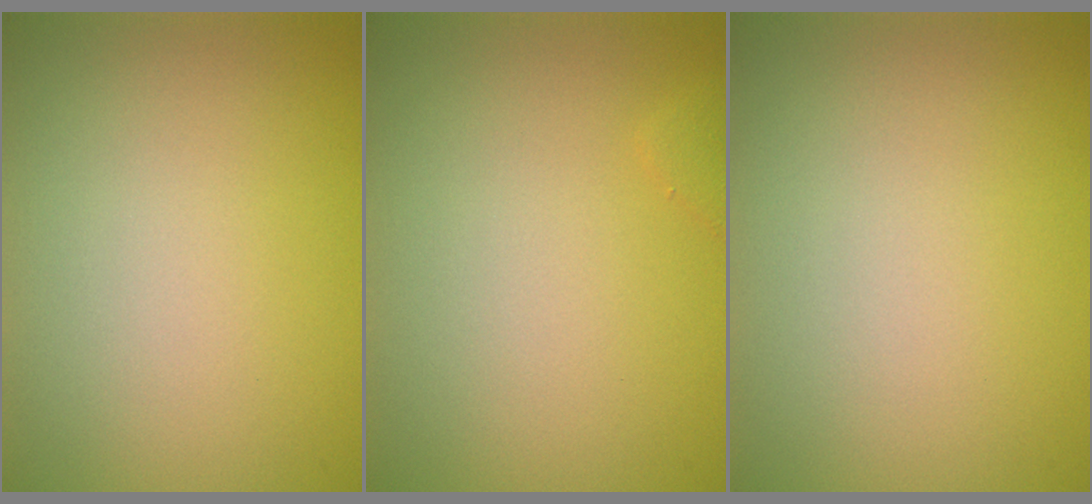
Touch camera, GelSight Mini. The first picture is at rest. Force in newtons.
{"total": 0.7, "press": 0.7, "slide": 0.0}
{"total": 0.0}